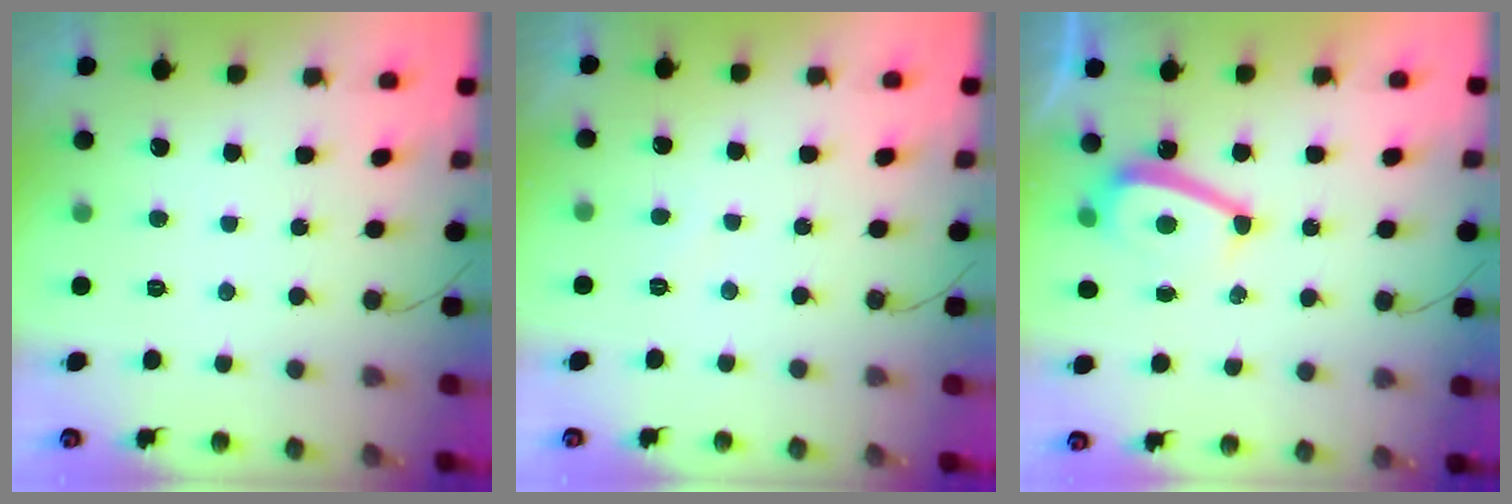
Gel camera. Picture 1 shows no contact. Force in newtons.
{"total": 1.6, "press": 1.5, "slide": 0.4}
{"total": 8.0, "press": 7.7, "slide": 2.2}